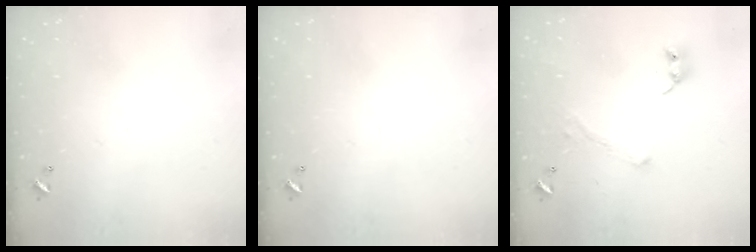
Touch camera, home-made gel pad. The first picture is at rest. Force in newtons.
{"total": 0.0}
{"total": 1.8, "press": 1.6, "slide": 0.9}